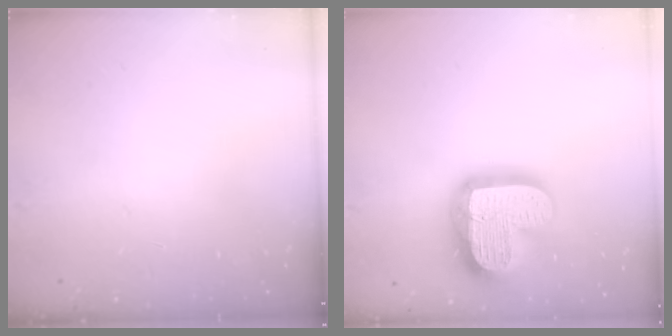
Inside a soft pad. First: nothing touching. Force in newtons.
{"total": 21.5, "press": 21.4, "slide": 1.8}